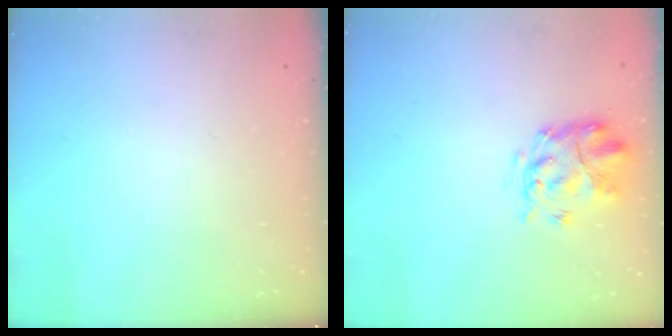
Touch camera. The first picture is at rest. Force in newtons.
{"total": 3.9, "press": 3.5, "slide": 1.7}